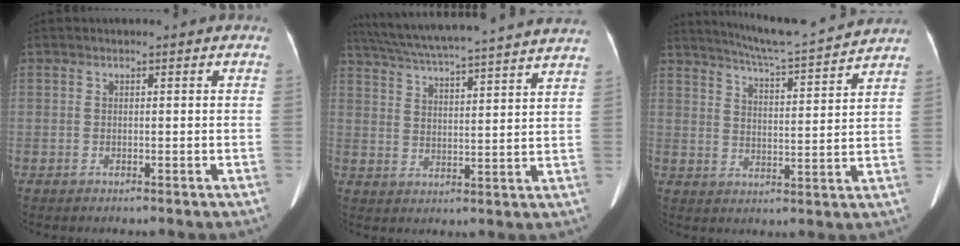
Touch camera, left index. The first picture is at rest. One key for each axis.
{"total": 25.9, "fx": 23.3, "fy": 0.4, "fz": 11.2, "tx": -0.194, "ty": 0.000, "tz": 0.316}
{"total": 13.1, "fx": 12.4, "fy": -0.7, "fz": 4.2, "tx": -0.082, "ty": 0.002, "tz": 0.177}